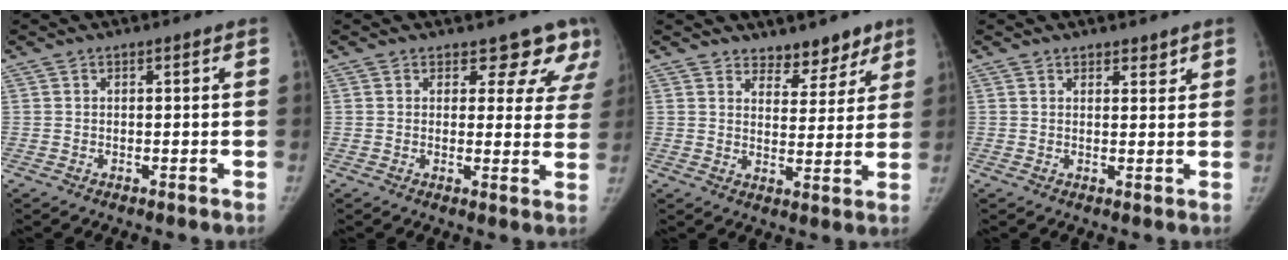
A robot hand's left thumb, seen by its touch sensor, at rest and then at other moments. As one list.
[{"total": 8.3, "force": [7.0, 4.2, 1.5], "torque": [0.035, -0.035, 0.052]}, {"total": 6.7, "force": [5.4, 3.5, 1.8], "torque": [0.019, -0.035, 0.080]}, {"total": 2.0, "force": [1.6, 1.0, 0.5], "torque": [0.013, -0.010, 0.020]}]